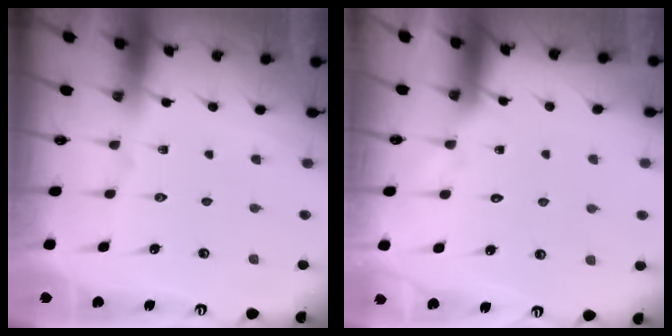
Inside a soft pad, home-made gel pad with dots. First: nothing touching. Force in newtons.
{"total": 1.9, "press": 1.9, "slide": 0.1}